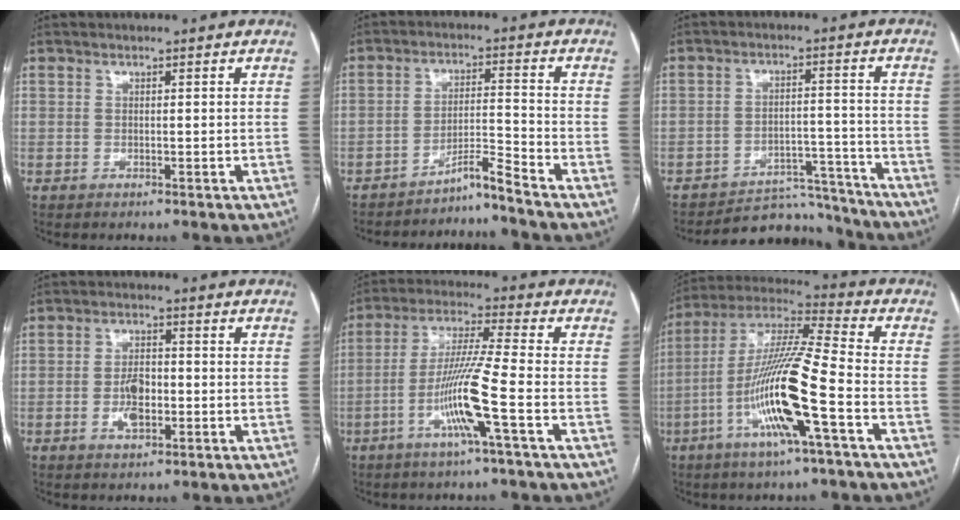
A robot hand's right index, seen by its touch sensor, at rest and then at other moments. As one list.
[{"total": 5.1, "force": [-4.6, -1.8, 1.2], "torque": [-0.017, -0.006, -0.082]}, {"total": 10.2, "force": [-9.9, 2.5, -0.9], "torque": [0.031, 0.036, -0.143]}, {"total": 4.8, "force": [-1.2, 2.3, 4.1], "torque": [-0.078, 0.003, -0.020]}, {"total": 10.7, "force": [-3.9, -1.1, 9.9], "torque": [-0.197, -0.005, -0.079]}, {"total": 17.0, "force": [-5.6, 0.4, 16.1], "torque": [-0.323, -0.004, -0.111]}]